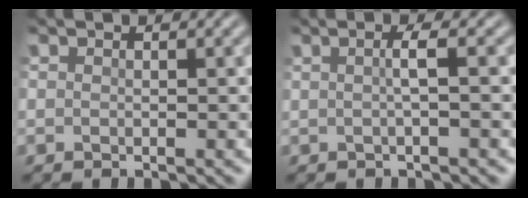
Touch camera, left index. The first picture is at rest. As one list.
[{"total": 1.7, "force": [-0.1, 0.3, 1.7], "torque": [-0.034, 0.004, -0.007]}]